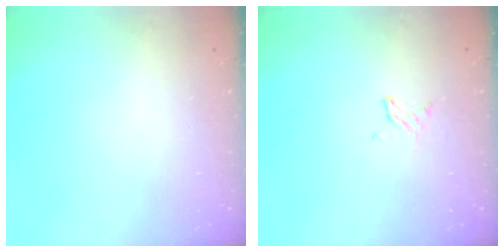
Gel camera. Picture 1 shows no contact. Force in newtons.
{"total": 1.6, "press": 1.6, "slide": 0.2}